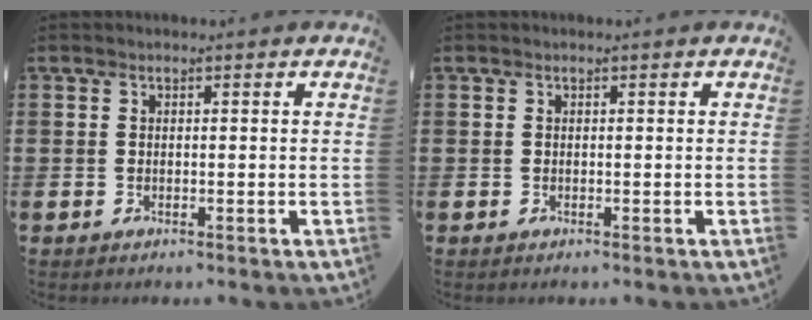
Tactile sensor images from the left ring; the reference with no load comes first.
{"total": 0.0}